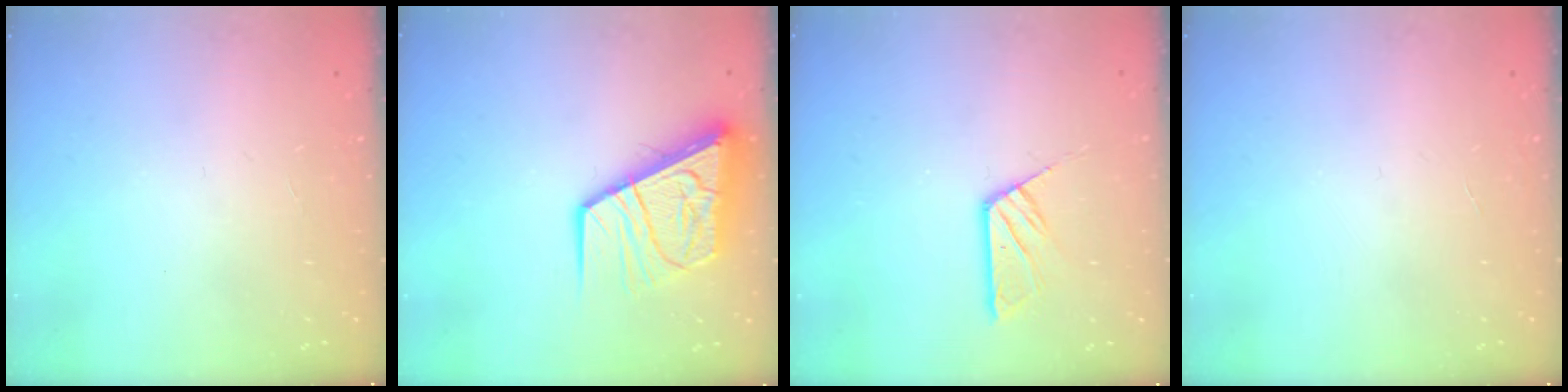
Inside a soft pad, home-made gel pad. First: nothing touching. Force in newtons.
{"total": 13.6, "press": 13.5, "slide": 1.7}
{"total": 6.9, "press": 6.9, "slide": 0.3}
{"total": 0.0}